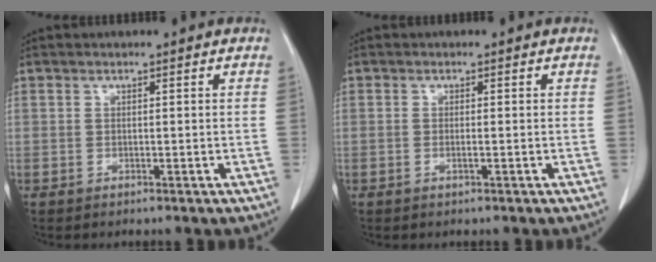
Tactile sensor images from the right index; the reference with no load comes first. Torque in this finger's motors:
{"motor_torque": [-0.04, -0.01, -0.04, -0.01]}